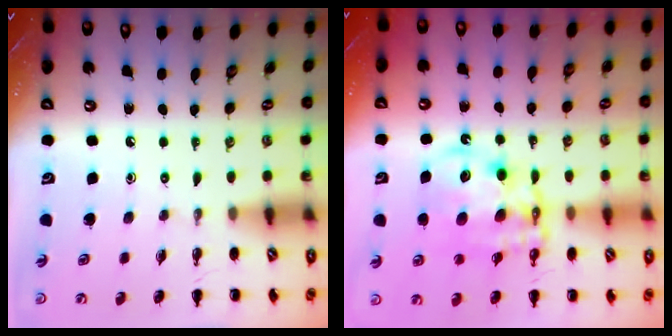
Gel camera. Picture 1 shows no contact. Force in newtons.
{"total": 12.6, "press": 12.2, "slide": 3.3}